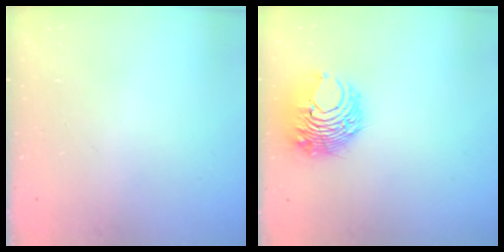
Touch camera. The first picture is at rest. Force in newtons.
{"total": 10.7, "press": 10.7, "slide": 0.6}